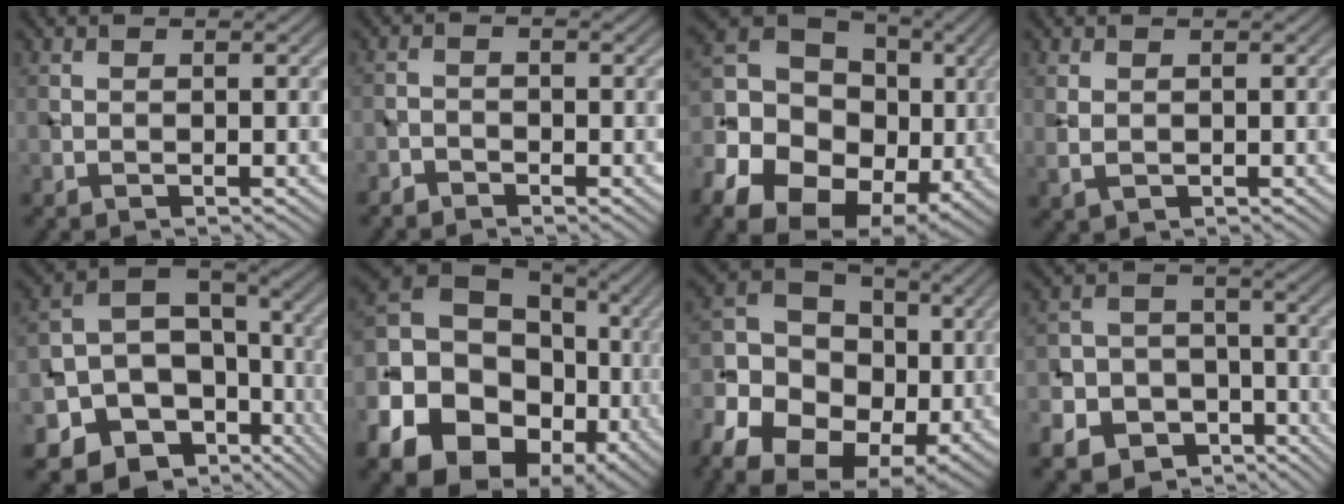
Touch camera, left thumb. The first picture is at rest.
{"total": 1.7, "force": [-1.5, 0.6, 0.5], "torque": [-0.009, 0.000, -0.033]}
{"total": 18.1, "force": [-4.1, 14.2, 10.4], "torque": [-0.255, -0.022, -0.072]}
{"total": 1.6, "force": [0.2, 1.1, 1.1], "torque": [-0.033, -0.003, 0.009]}
{"total": 16.6, "force": [-6.4, 13.0, 8.1], "torque": [-0.190, -0.030, -0.077]}
{"total": 22.3, "force": [-6.1, 17.5, 12.4], "torque": [-0.249, -0.017, -0.134]}
{"total": 15.3, "force": [-4.1, 11.9, 8.7], "torque": [-0.219, -0.022, -0.078]}
{"total": 13.1, "force": [-8.3, 9.5, 3.6], "torque": [-0.113, -0.041, -0.131]}